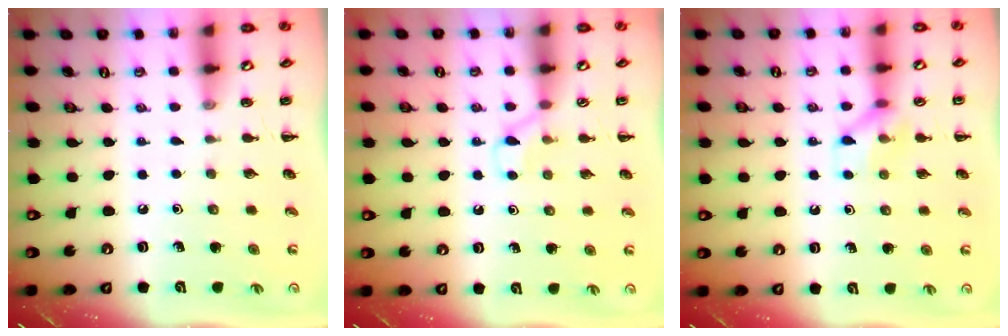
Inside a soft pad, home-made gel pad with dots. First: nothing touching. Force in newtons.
{"total": 3.9, "press": 3.7, "slide": 1.3}
{"total": 8.0, "press": 8.0, "slide": 0.5}